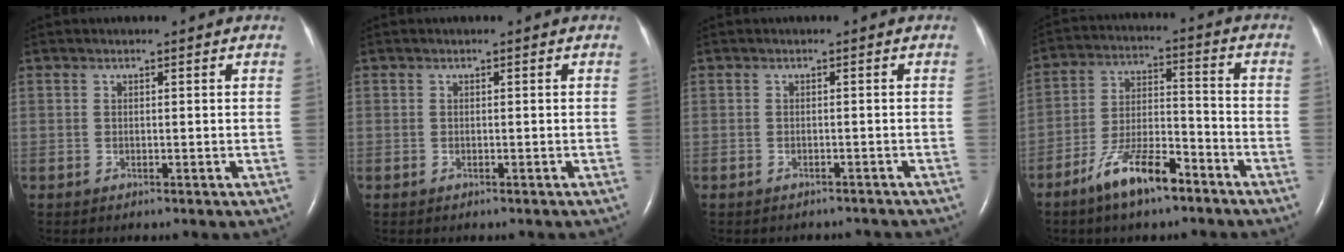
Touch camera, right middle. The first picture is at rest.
{"total": 0.0}
{"total": 4.0, "force": [-3.8, 1.3, 0.7], "torque": [-0.011, -0.002, -0.040]}
{"total": 10.4, "force": [-7.2, 2.8, 7.0], "torque": [-0.137, 0.000, -0.131]}